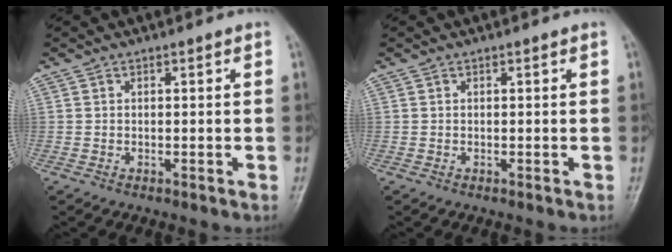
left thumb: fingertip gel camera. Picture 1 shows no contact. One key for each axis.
{"total": 0.0}